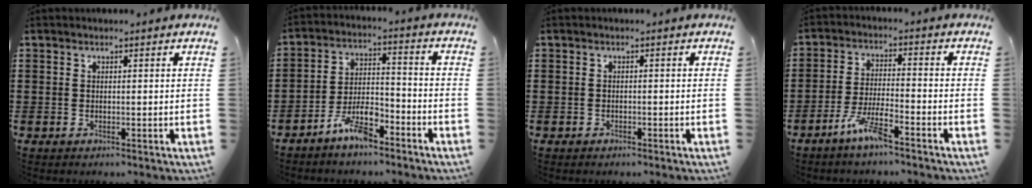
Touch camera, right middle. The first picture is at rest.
{"total": 7.0, "force": [-5.5, 2.0, 4.0], "torque": [-0.089, 0.008, -0.108]}
{"total": 0.8, "force": [-0.6, 0.5, 0.1], "torque": [-0.003, 0.002, -0.015]}
{"total": 6.1, "force": [-4.3, 0.8, 4.2], "torque": [-0.094, -0.004, -0.083]}